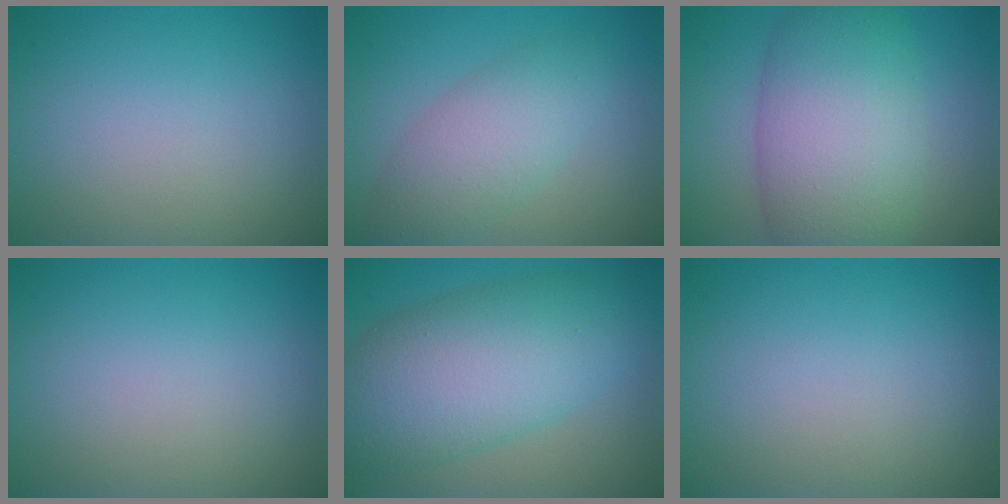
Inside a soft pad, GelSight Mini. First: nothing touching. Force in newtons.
{"total": 6.1, "press": 6.1, "slide": 0.1}
{"total": 10.4, "press": 10.4, "slide": 0.3}
{"total": 0.0}
{"total": 10.4, "press": 10.4, "slide": 0.3}
{"total": 0.0}